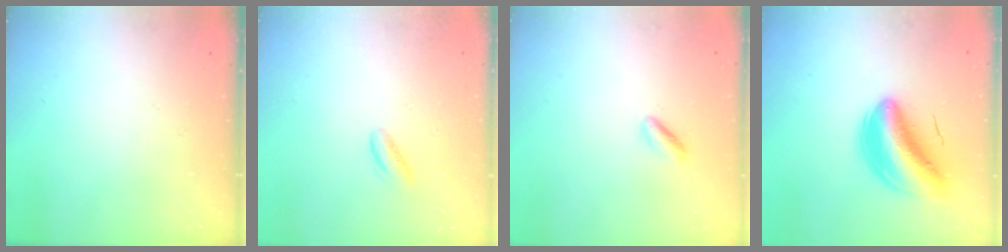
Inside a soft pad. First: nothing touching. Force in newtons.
{"total": 2.4, "press": 2.4, "slide": 0.2}
{"total": 1.6, "press": 1.2, "slide": 0.9}
{"total": 9.6, "press": 9.1, "slide": 3.1}